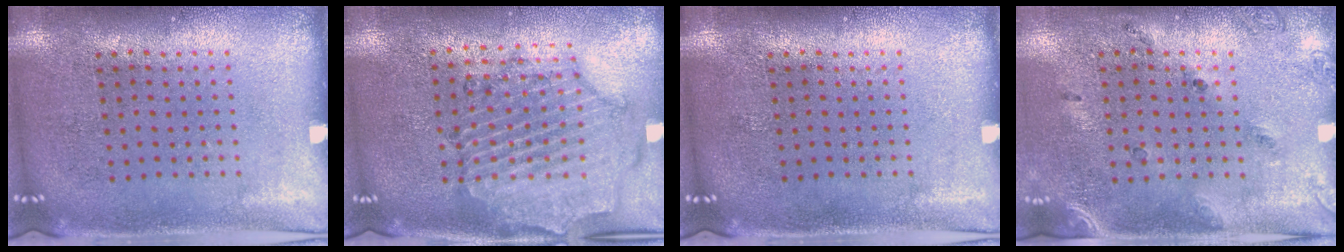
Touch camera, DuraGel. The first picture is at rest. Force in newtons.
{"total": 1.2, "press": 1.1, "slide": 0.3}
{"total": 0.0}
{"total": 1.5, "press": 1.0, "slide": 1.1}